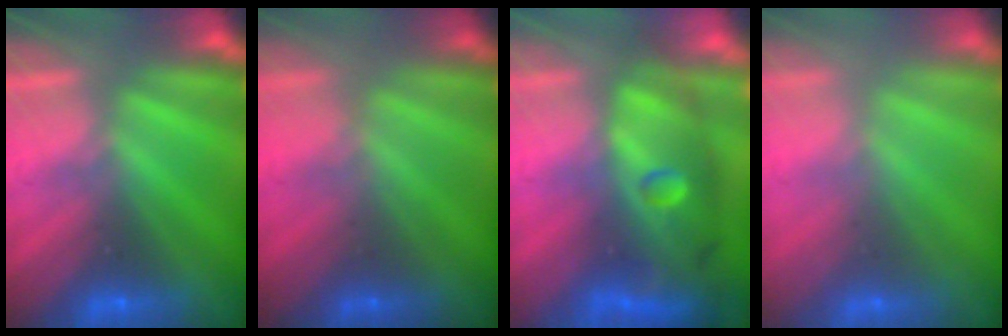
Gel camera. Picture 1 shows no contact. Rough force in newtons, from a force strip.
{"total": 1.5}
{"total": 10.8}
{"total": 2.3}